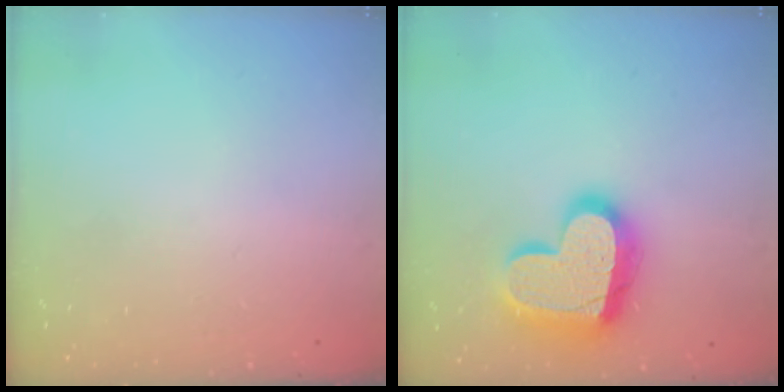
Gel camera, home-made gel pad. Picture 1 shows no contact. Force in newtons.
{"total": 20.9, "press": 20.8, "slide": 1.8}